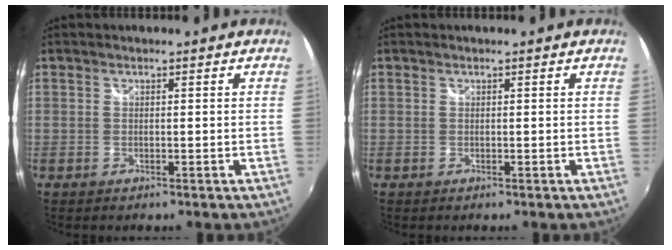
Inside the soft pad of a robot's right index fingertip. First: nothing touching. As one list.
[{"total": 0.0}]